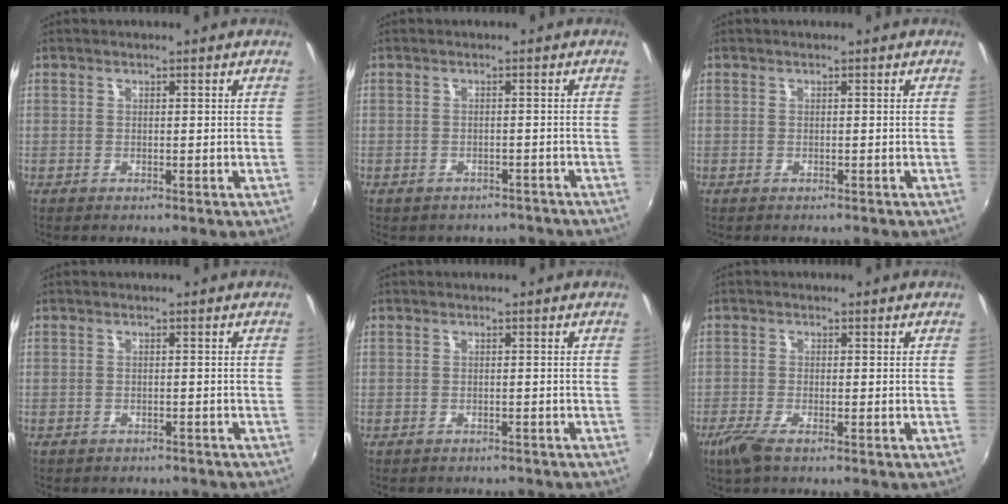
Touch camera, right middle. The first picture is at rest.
{"total": 6.7, "force": [-5.7, 3.0, 1.7], "torque": [-0.037, -0.009, -0.066]}
{"total": 0.7, "force": [-0.7, 0.3, 0.2], "torque": [-0.005, -0.002, -0.009]}
{"total": 4.8, "force": [-4.3, 1.7, 1.4], "torque": [-0.033, -0.014, -0.056]}
{"total": 3.9, "force": [-3.5, 1.2, 1.1], "torque": [-0.025, -0.013, -0.045]}
{"total": 4.0, "force": [-2.7, 0.8, 2.9], "torque": [-0.072, -0.012, -0.054]}